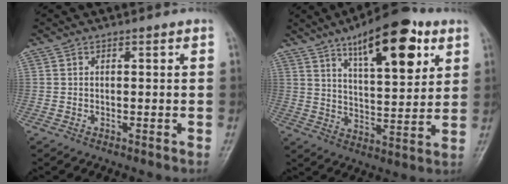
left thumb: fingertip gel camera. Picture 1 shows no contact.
{"total": 17.7, "force": [9.2, 6.5, 13.7], "torque": [-0.172, -0.036, 0.143]}